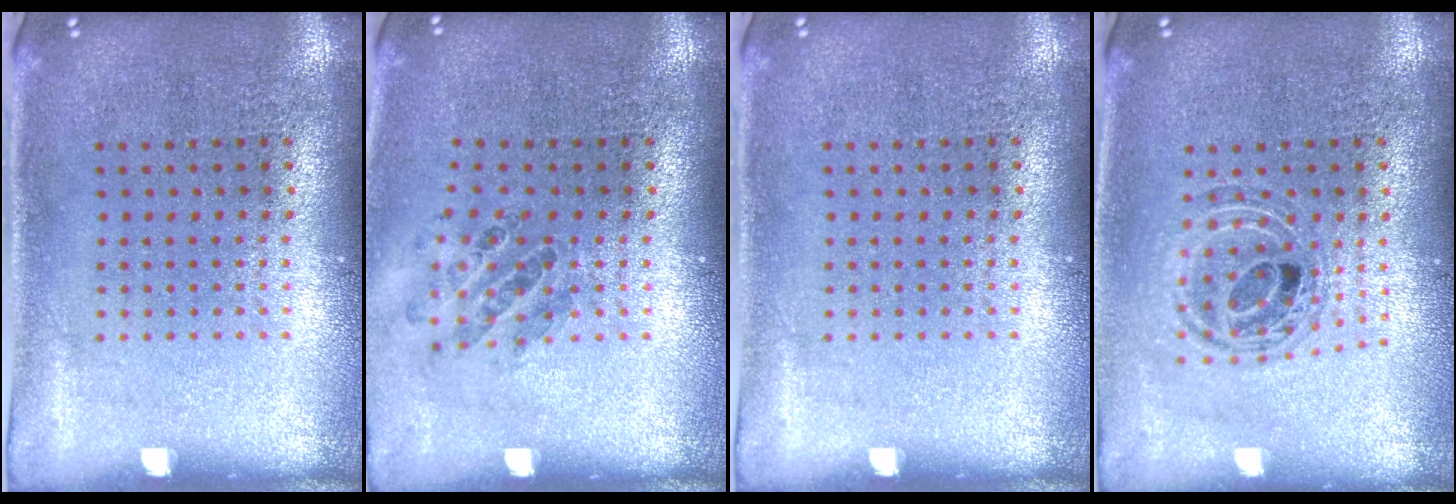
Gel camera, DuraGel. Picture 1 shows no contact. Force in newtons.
{"total": 0.9, "press": 0.9, "slide": 0.0}
{"total": 0.0}
{"total": 0.9, "press": 0.9, "slide": 0.2}